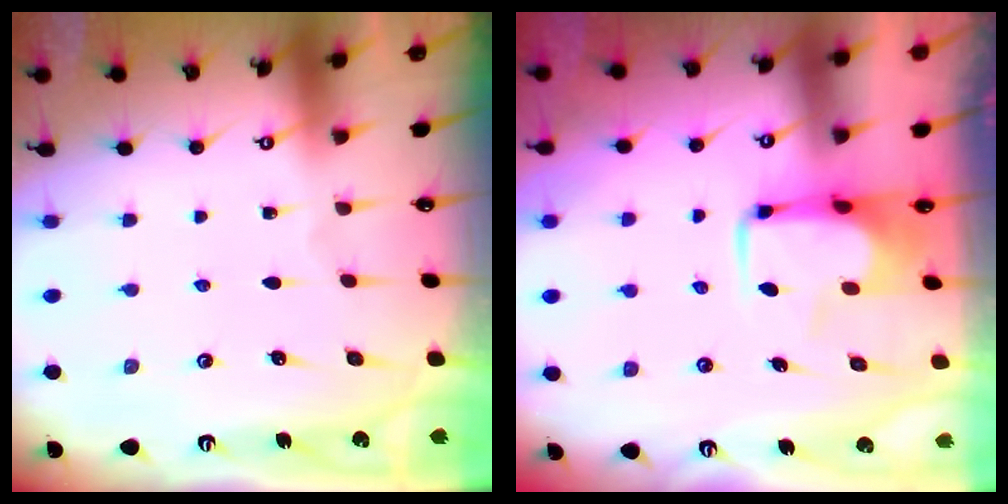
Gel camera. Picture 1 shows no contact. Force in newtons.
{"total": 2.2, "press": 2.1, "slide": 0.7}